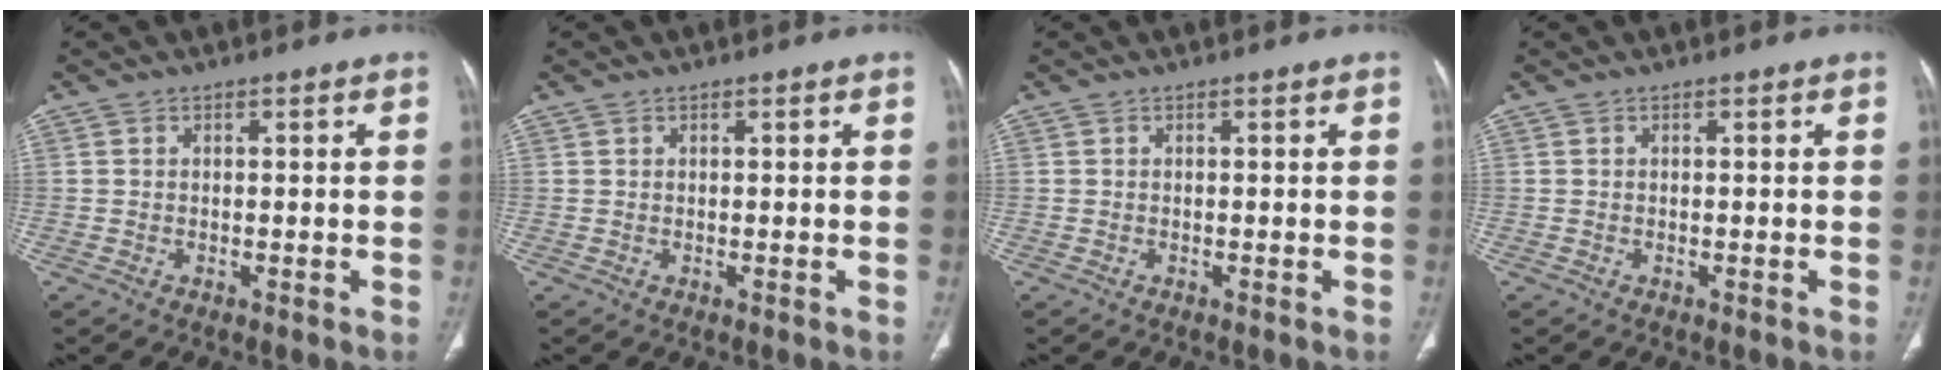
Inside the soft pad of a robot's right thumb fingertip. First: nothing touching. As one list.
[{"total": 0.0}, {"total": 0.0}, {"total": 0.0}]